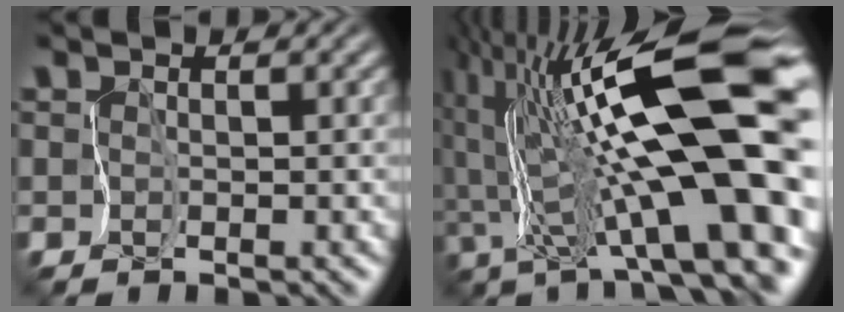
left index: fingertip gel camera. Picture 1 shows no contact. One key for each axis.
{"total": 16.0, "fx": 1.7, "fy": 3.1, "fz": 15.6, "tx": -0.252, "ty": 0.022, "tz": 0.029}